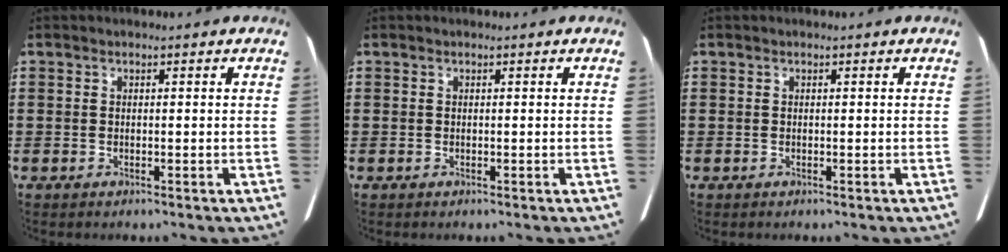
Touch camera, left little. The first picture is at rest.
{"total": 0.0}
{"total": 0.0}